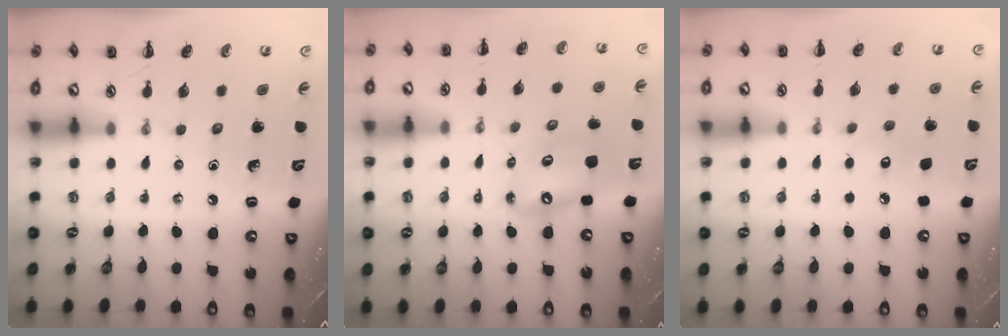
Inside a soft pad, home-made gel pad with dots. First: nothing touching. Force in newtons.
{"total": 10.1, "press": 9.8, "slide": 2.6}
{"total": 5.1, "press": 5.0, "slide": 1.2}